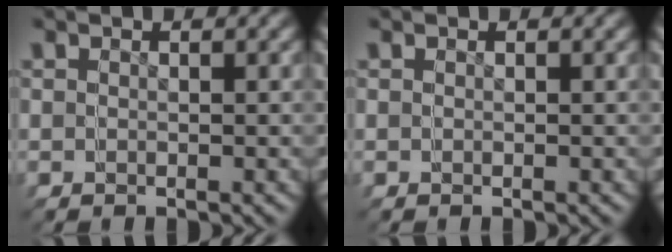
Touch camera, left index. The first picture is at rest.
{"total": 0.0}